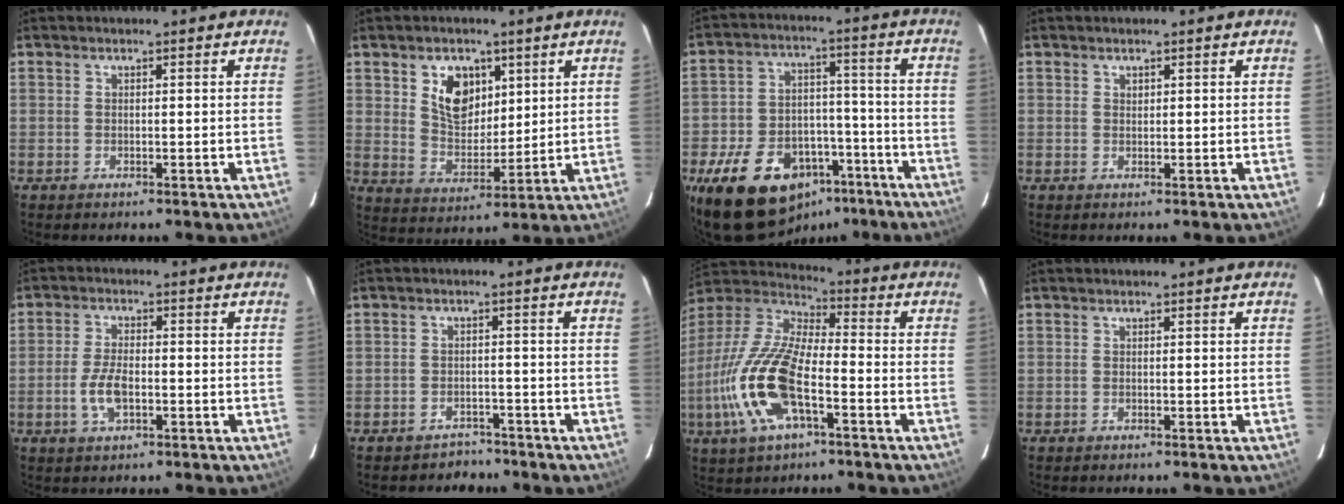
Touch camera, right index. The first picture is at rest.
{"total": 9.3, "force": [4.0, 6.4, 5.4], "torque": [-0.091, 0.004, 0.080]}
{"total": 20.0, "force": [-12.4, 12.2, 10.0], "torque": [-0.212, 0.025, -0.175]}
{"total": 0.5, "force": [0.4, 0.4, 0.1], "torque": [0.000, 0.002, 0.008]}
{"total": 5.6, "force": [-1.7, 2.6, 4.6], "torque": [-0.100, -0.001, -0.030]}
{"total": 4.7, "force": [-3.8, 2.7, 0.0], "torque": [-0.008, 0.017, -0.052]}
{"total": 19.2, "force": [-6.8, 7.5, 16.3], "torque": [-0.346, -0.018, -0.137]}
{"total": 0.0}